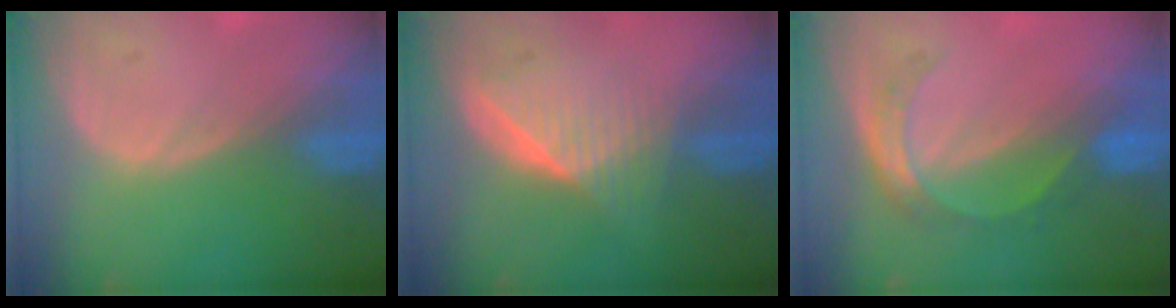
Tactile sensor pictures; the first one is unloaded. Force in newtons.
{"total": 6.5, "press": 5.8, "slide": 2.8}
{"total": 5.5, "press": 4.8, "slide": 2.8}